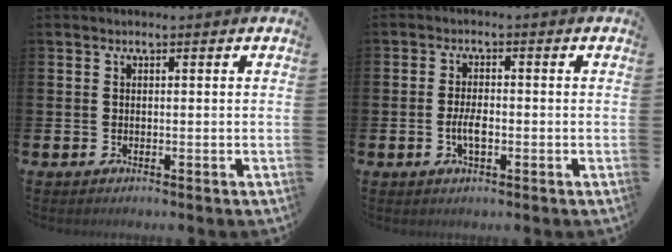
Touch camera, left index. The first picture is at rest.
{"total": 3.1, "force": [-0.7, 1.3, 2.8], "torque": [-0.042, -0.001, -0.014]}